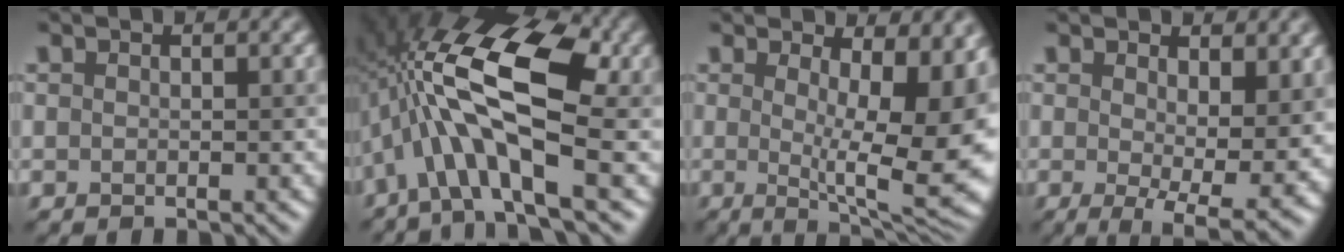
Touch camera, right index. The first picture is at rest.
{"total": 12.5, "force": [-0.7, 4.8, 11.6], "torque": [-0.207, 0.033, -0.026]}
{"total": 13.8, "force": [1.3, 5.0, 12.8], "torque": [-0.123, 0.003, 0.022]}
{"total": 7.3, "force": [0.3, 2.6, 6.8], "torque": [-0.103, -0.026, 0.014]}